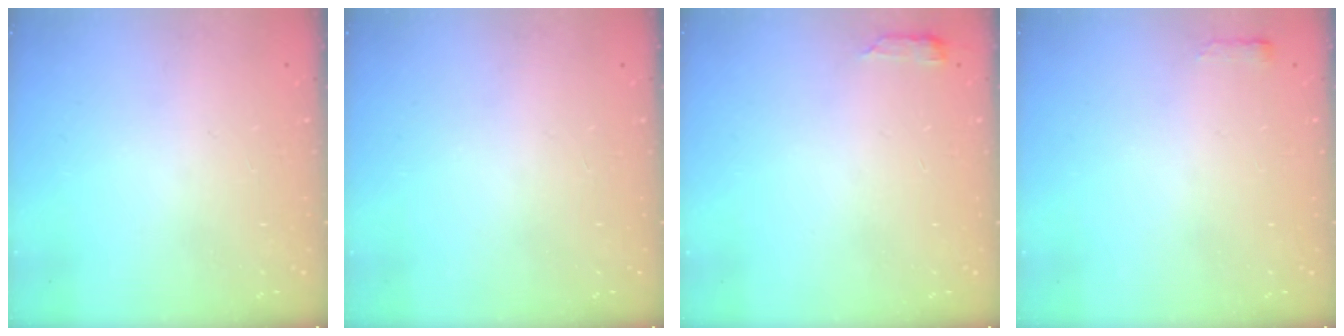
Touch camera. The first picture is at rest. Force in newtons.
{"total": 0.0}
{"total": 2.9, "press": 2.8, "slide": 0.6}
{"total": 2.4, "press": 2.4, "slide": 0.4}